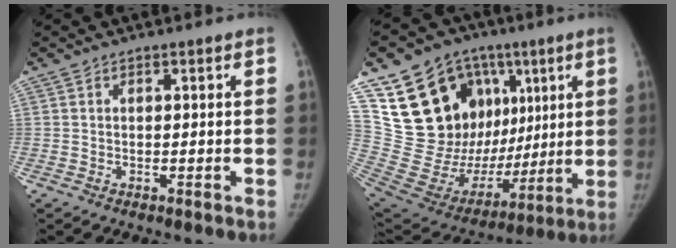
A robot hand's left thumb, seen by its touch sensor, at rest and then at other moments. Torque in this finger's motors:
{"motor_torque": [0.53, 0.61, 1.40, -1.37, 0.08]}